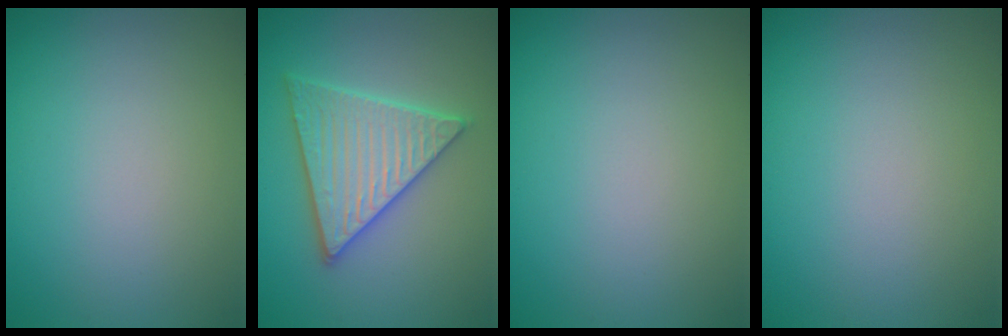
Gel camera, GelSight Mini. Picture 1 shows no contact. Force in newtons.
{"total": 5.6, "press": 5.6, "slide": 0.5}
{"total": 0.0}
{"total": 0.0}